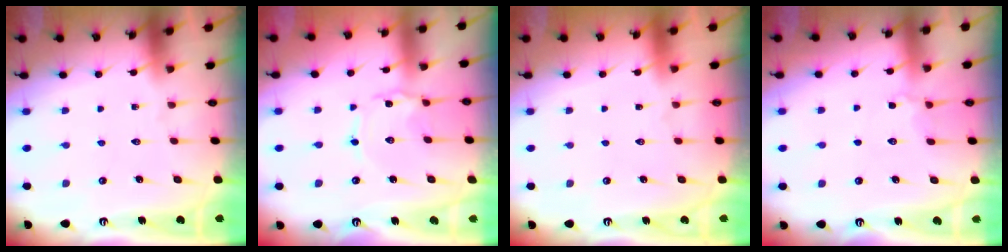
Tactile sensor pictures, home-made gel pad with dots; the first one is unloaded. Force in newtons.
{"total": 1.5, "press": 1.5, "slide": 0.1}
{"total": 1.6, "press": 1.6, "slide": 0.1}
{"total": 4.4, "press": 4.2, "slide": 1.2}